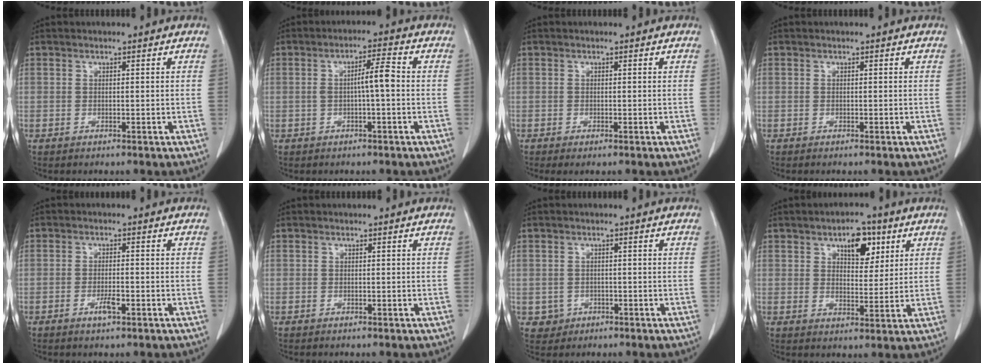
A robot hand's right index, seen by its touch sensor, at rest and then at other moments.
{"total": 4.3, "force": [-0.2, 0.4, 4.3], "torque": [-0.073, 0.011, -0.004]}
{"total": 1.0, "force": [-0.4, 0.2, 0.9], "torque": [-0.014, -0.002, -0.007]}
{"total": 0.0}
{"total": 2.5, "force": [-1.2, 0.5, 2.2], "torque": [-0.039, -0.001, -0.019]}
{"total": 0.0}
{"total": 2.6, "force": [-0.7, 2.4, 0.2], "torque": [0.003, 0.007, -0.007]}
{"total": 6.8, "force": [3.5, 3.3, 4.8], "torque": [-0.069, 0.007, 0.054]}